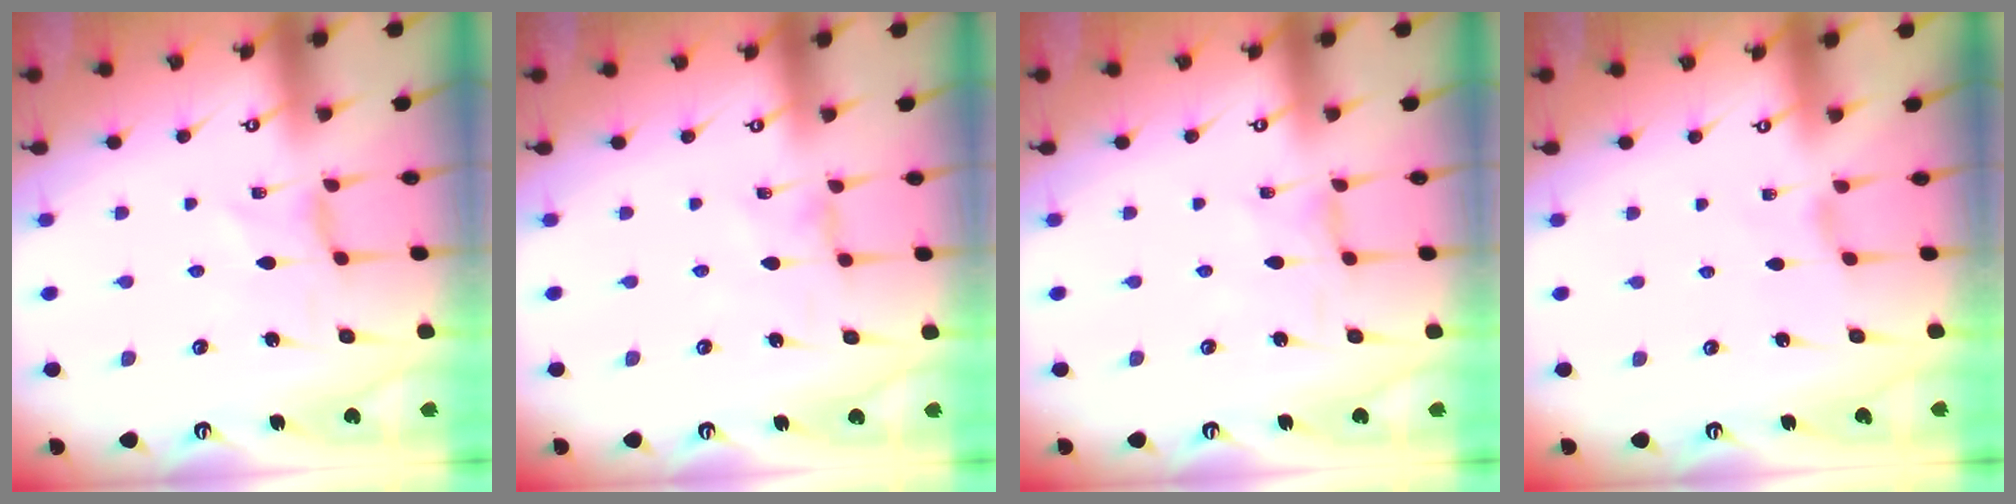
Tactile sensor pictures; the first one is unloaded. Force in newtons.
{"total": 0.8, "press": 0.8, "slide": 0.3}
{"total": 0.6, "press": 0.6, "slide": 0.2}
{"total": 0.8, "press": 0.7, "slide": 0.4}